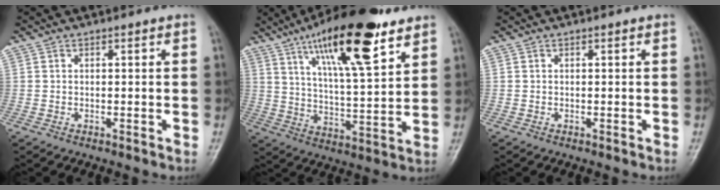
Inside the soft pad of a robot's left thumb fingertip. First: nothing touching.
{"total": 19.8, "force": [11.6, 5.3, 15.1], "torque": [-0.225, -0.044, 0.195]}
{"total": 0.0}